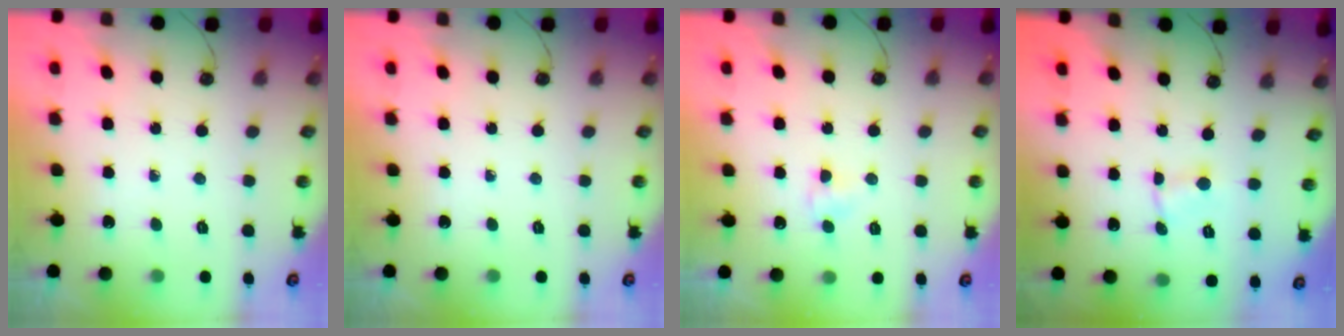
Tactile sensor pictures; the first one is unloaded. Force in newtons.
{"total": 0.0}
{"total": 3.0, "press": 2.9, "slide": 0.3}
{"total": 0.7, "press": 0.7, "slide": 0.1}